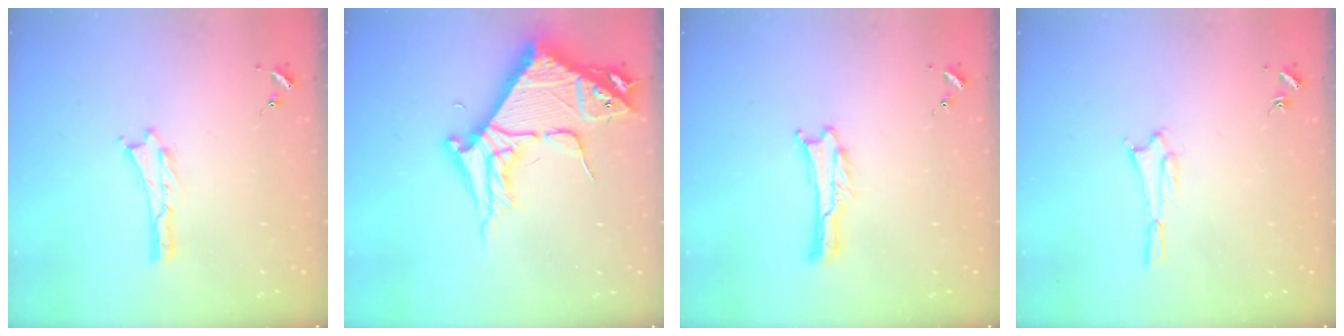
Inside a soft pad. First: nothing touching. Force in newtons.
{"total": 10.1, "press": 10.0, "slide": 1.1}
{"total": 0.0}
{"total": 1.6, "press": 1.6, "slide": 0.1}